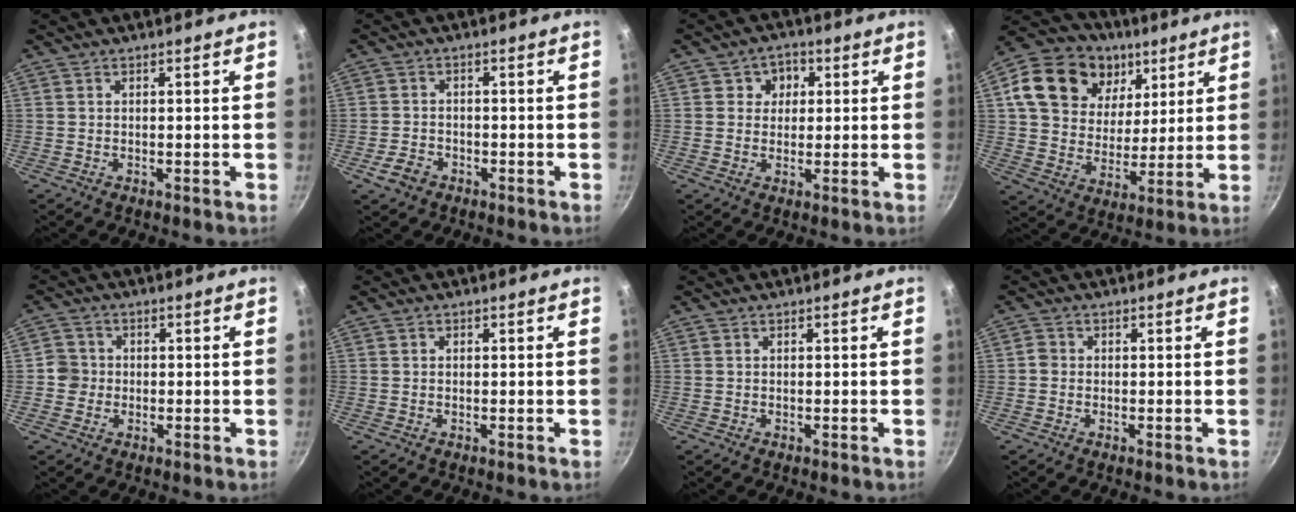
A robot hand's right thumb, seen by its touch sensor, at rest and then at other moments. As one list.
[{"total": 4.0, "force": [-2.2, 2.9, 1.7], "torque": [-0.030, 0.021, -0.038]}, {"total": 4.7, "force": [1.2, 4.3, 1.6], "torque": [0.009, 0.002, 0.012]}, {"total": 20.5, "force": [8.4, 15.4, 10.6], "torque": [-0.161, -0.014, 0.142]}, {"total": 3.6, "force": [-0.4, 3.5, 0.7], "torque": [0.011, 0.009, -0.016]}, {"total": 0.7, "force": [0.2, 0.6, 0.2], "torque": [-0.001, 0.004, 0.001]}, {"total": 0.0}, {"total": 1.4, "force": [-0.3, 1.3, 0.5], "torque": [-0.004, 0.006, -0.009]}]